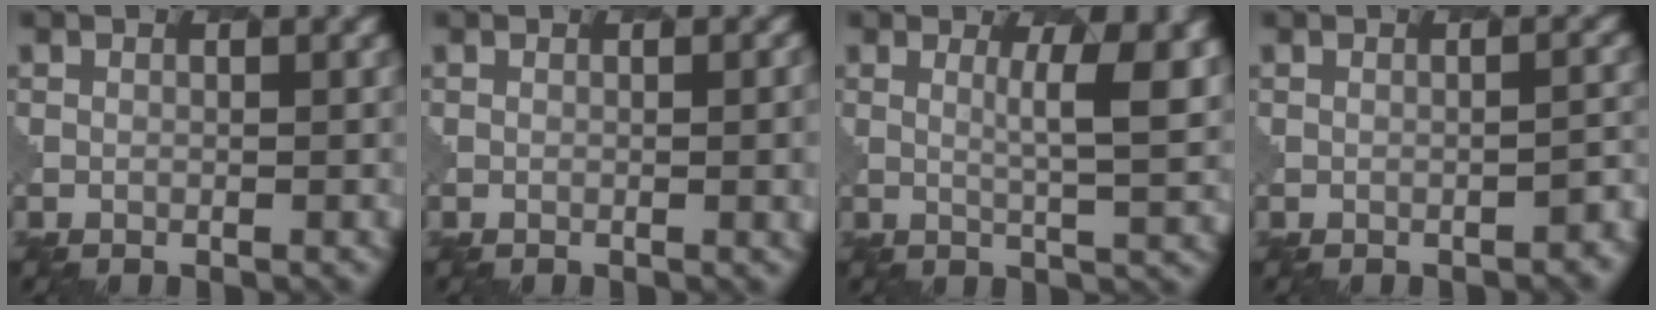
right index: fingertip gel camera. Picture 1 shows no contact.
{"total": 2.4, "force": [-0.1, 0.9, 2.3], "torque": [-0.019, 0.002, 0.001]}
{"total": 4.6, "force": [1.6, 1.0, 4.2], "torque": [-0.061, -0.002, 0.026]}
{"total": 2.2, "force": [-1.6, 0.6, 1.3], "torque": [-0.009, 0.007, -0.021]}